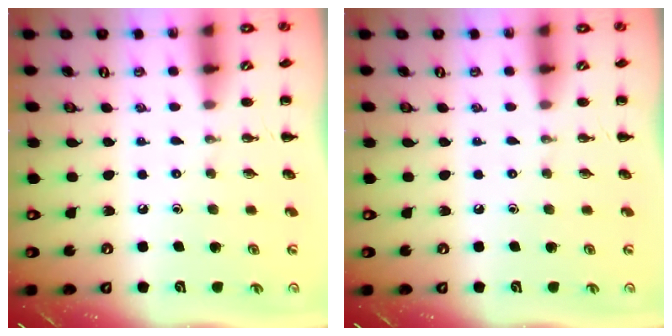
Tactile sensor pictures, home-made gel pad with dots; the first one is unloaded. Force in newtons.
{"total": 0.0}